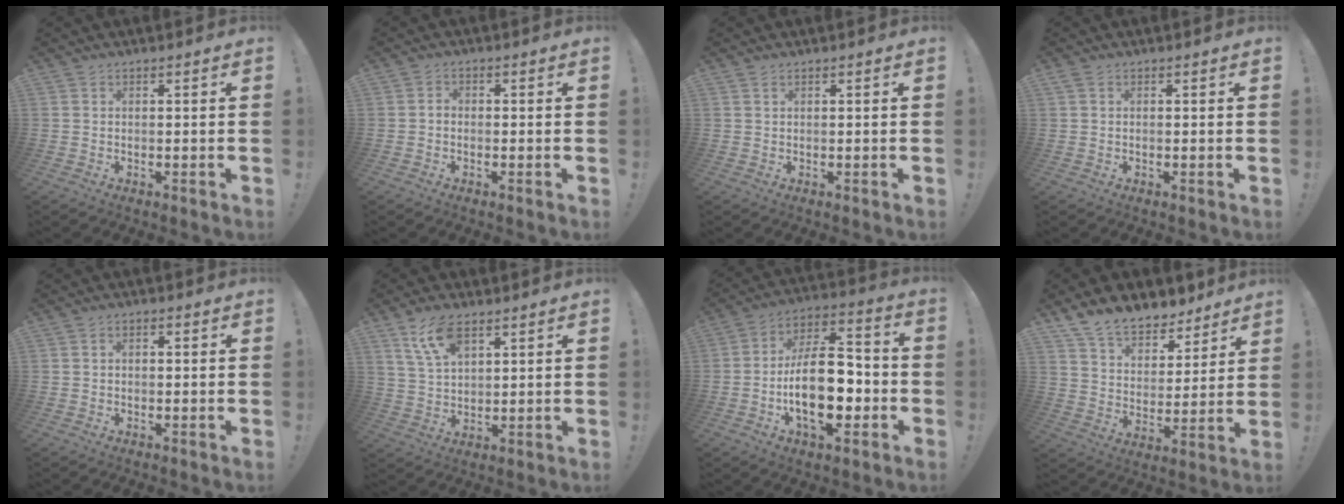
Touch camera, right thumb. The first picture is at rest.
{"total": 1.4, "force": [-0.9, 0.8, 0.7], "torque": [-0.010, 0.007, -0.017]}
{"total": 0.9, "force": [0.6, 0.2, 0.6], "torque": [-0.012, 0.000, 0.011]}
{"total": 0.8, "force": [0.3, 0.6, 0.4], "torque": [-0.010, 0.004, 0.005]}
{"total": 1.3, "force": [-0.6, 0.9, 0.8], "torque": [-0.021, 0.008, -0.010]}
{"total": 9.4, "force": [5.6, 4.5, 6.1], "torque": [-0.107, -0.017, 0.106]}
{"total": 21.0, "force": [-4.6, 10.7, 17.4], "torque": [-0.312, 0.019, -0.076]}
{"total": 11.7, "force": [9.9, 5.4, 2.9], "torque": [-0.058, -0.080, 0.186]}